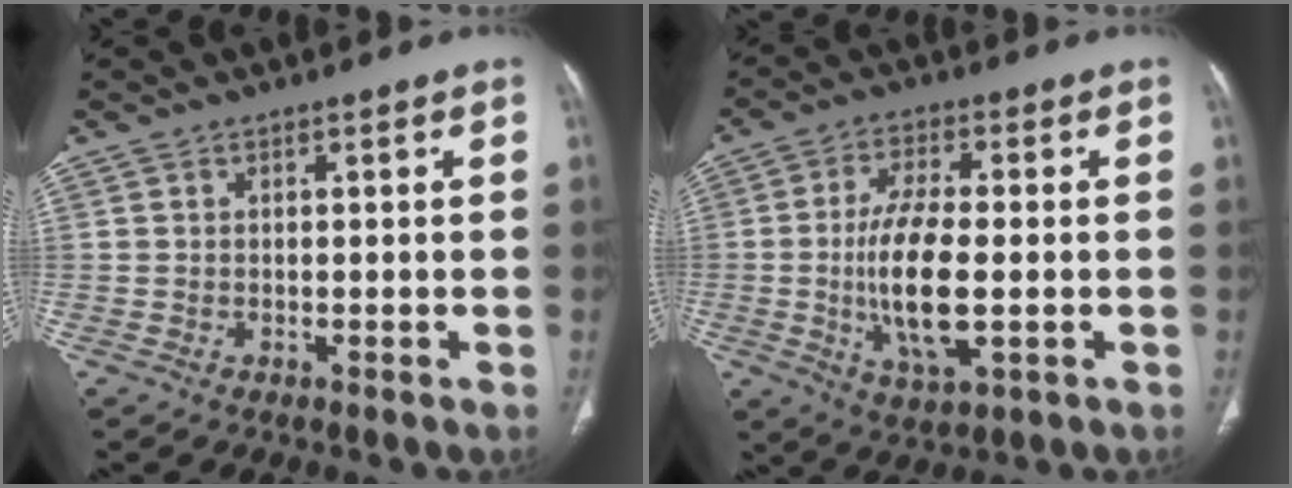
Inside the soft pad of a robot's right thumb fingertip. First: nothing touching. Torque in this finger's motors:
{"motor_torque": [1.67, 3.34, 1.40, -0.30, 0.22]}